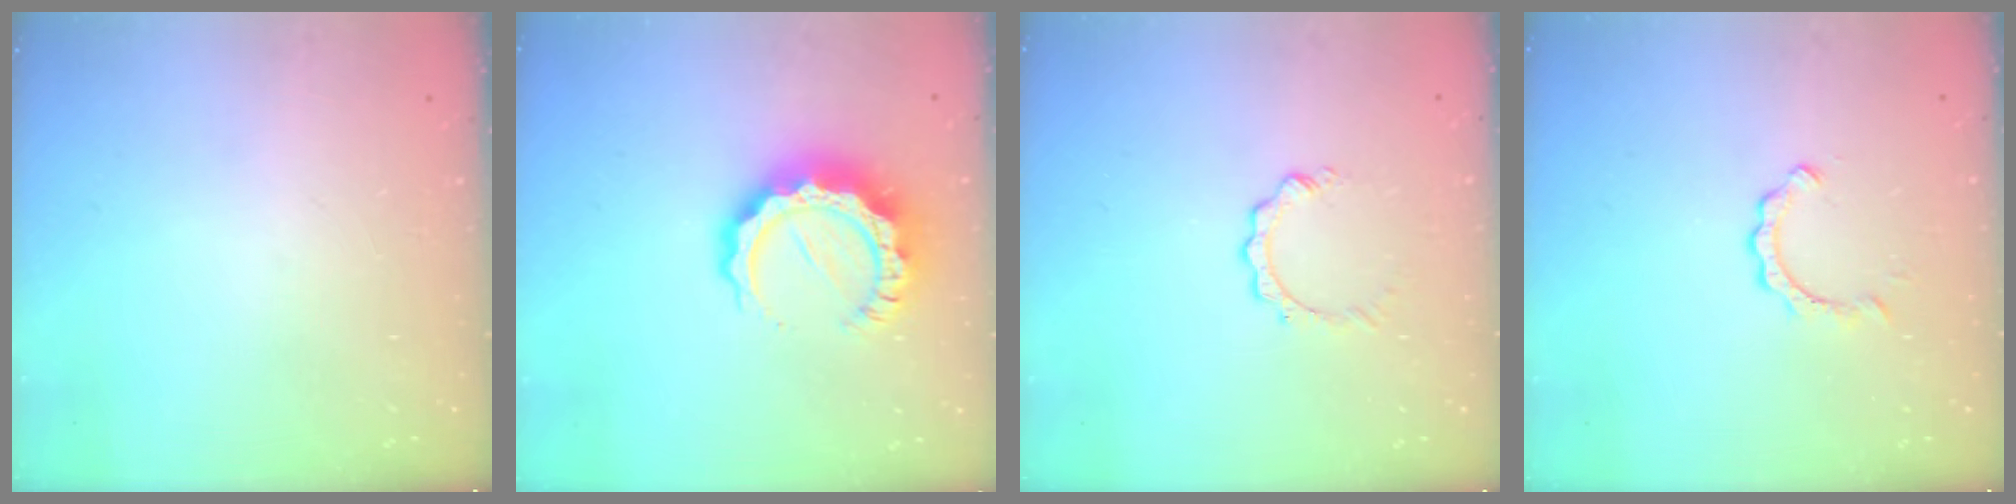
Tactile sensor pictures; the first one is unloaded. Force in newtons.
{"total": 12.1, "press": 12.0, "slide": 1.3}
{"total": 2.9, "press": 2.9, "slide": 0.3}
{"total": 2.3, "press": 2.3, "slide": 0.3}